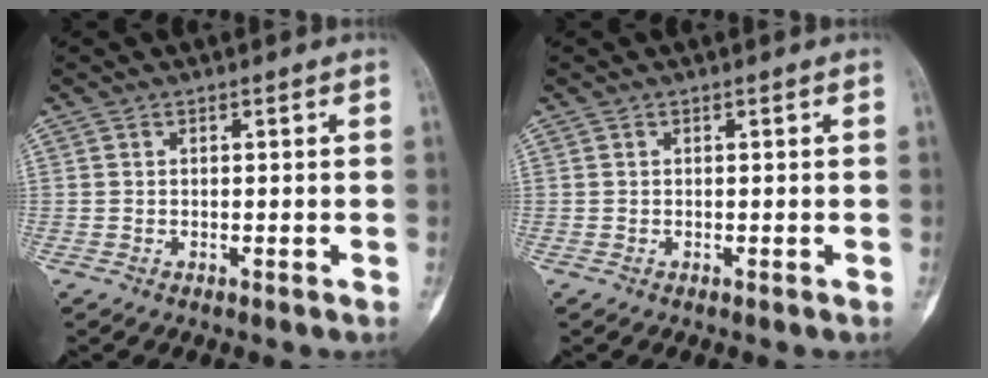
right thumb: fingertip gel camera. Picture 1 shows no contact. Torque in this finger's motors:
{"motor_torque": [0.03, 0.03, 0.08, -0.01, 0.00]}